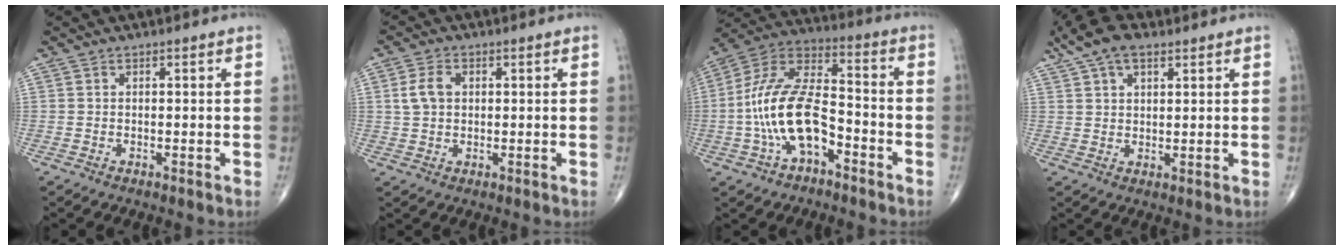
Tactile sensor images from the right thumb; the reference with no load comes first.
{"total": 4.7, "force": [1.0, 3.4, 3.2], "torque": [-0.059, 0.004, 0.017]}
{"total": 16.3, "force": [-4.8, 8.4, 13.2], "torque": [-0.258, 0.051, -0.091]}
{"total": 9.1, "force": [5.3, 4.5, 5.8], "torque": [-0.104, 0.006, 0.096]}